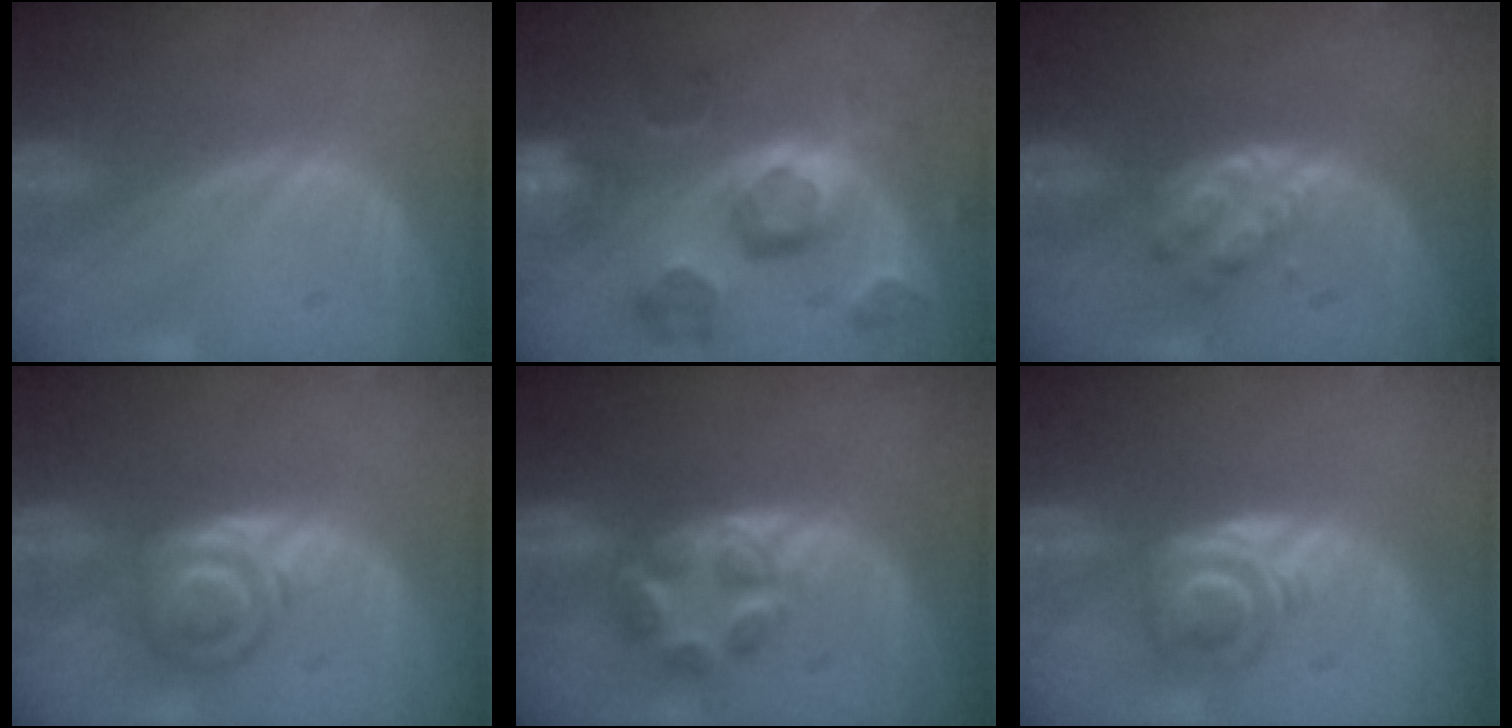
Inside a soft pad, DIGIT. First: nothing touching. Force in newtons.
{"total": 11.5, "press": 10.1, "slide": 5.5}
{"total": 4.9, "press": 4.3, "slide": 2.3}
{"total": 6.0, "press": 5.5, "slide": 2.3}
{"total": 6.0, "press": 5.4, "slide": 2.6}
{"total": 6.1, "press": 5.1, "slide": 3.3}